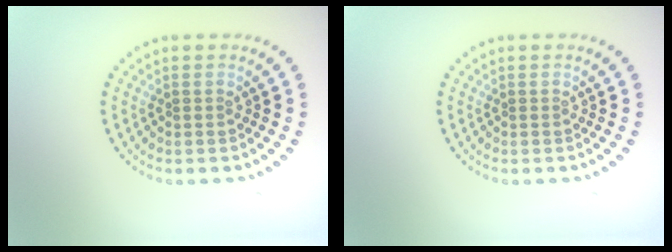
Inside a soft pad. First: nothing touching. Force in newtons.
{"total": 0.0}